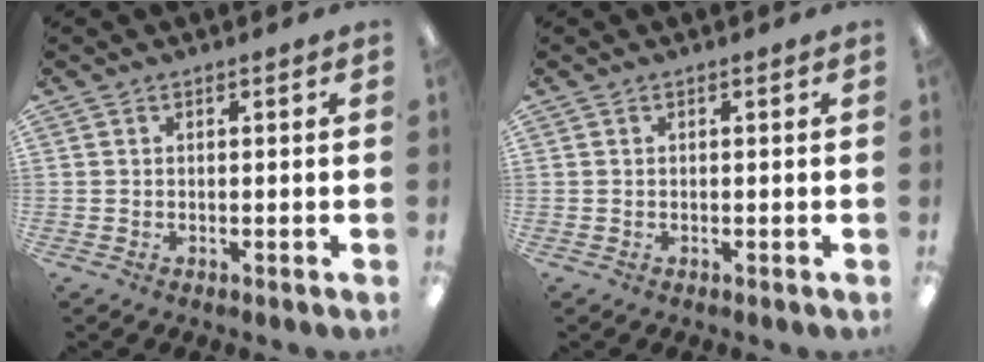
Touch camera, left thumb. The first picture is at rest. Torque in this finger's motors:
{"motor_torque": [-0.04, 0.04, -0.15, 0.12, -0.01]}